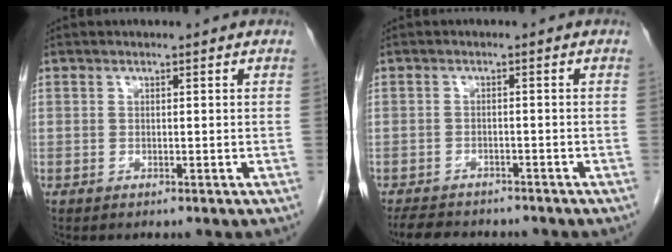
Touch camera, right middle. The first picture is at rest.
{"total": 7.5, "force": [-6.7, 2.4, 2.6], "torque": [-0.043, -0.006, -0.095]}